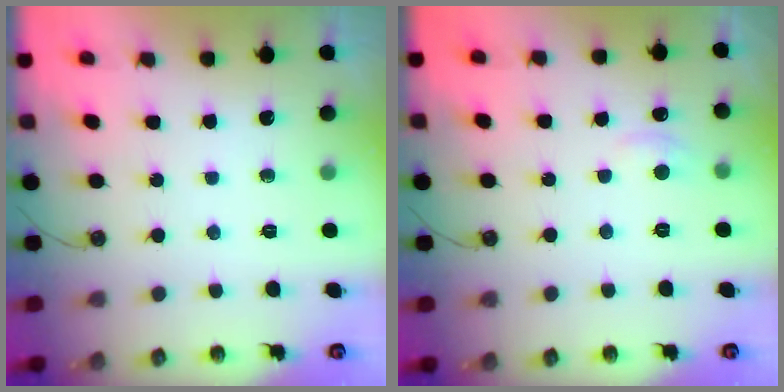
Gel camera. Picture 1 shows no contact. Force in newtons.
{"total": 3.7, "press": 3.7, "slide": 0.3}